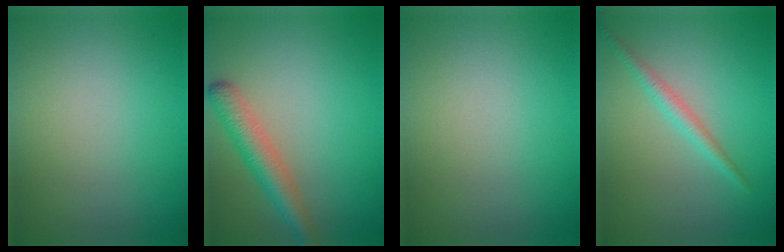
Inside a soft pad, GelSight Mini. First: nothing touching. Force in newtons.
{"total": 3.8, "press": 3.8, "slide": 0.2}
{"total": 0.0}
{"total": 1.6, "press": 1.6, "slide": 0.1}